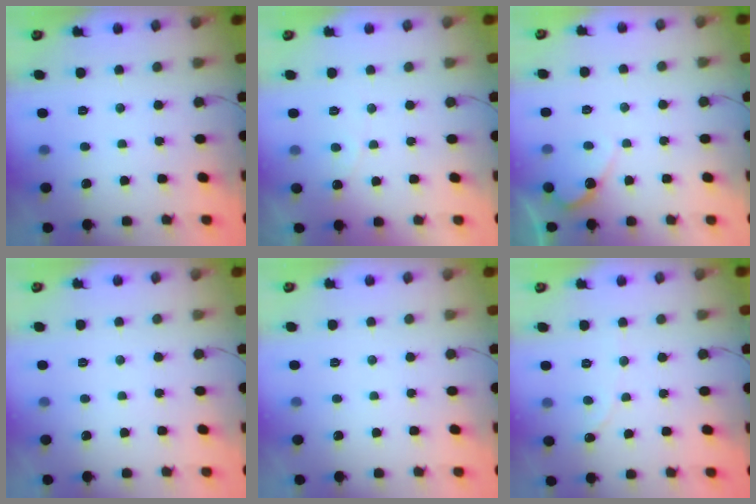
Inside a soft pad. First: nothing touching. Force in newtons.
{"total": 3.8, "press": 3.8, "slide": 0.4}
{"total": 4.8, "press": 4.7, "slide": 0.2}
{"total": 0.0}
{"total": 0.0}
{"total": 0.0}